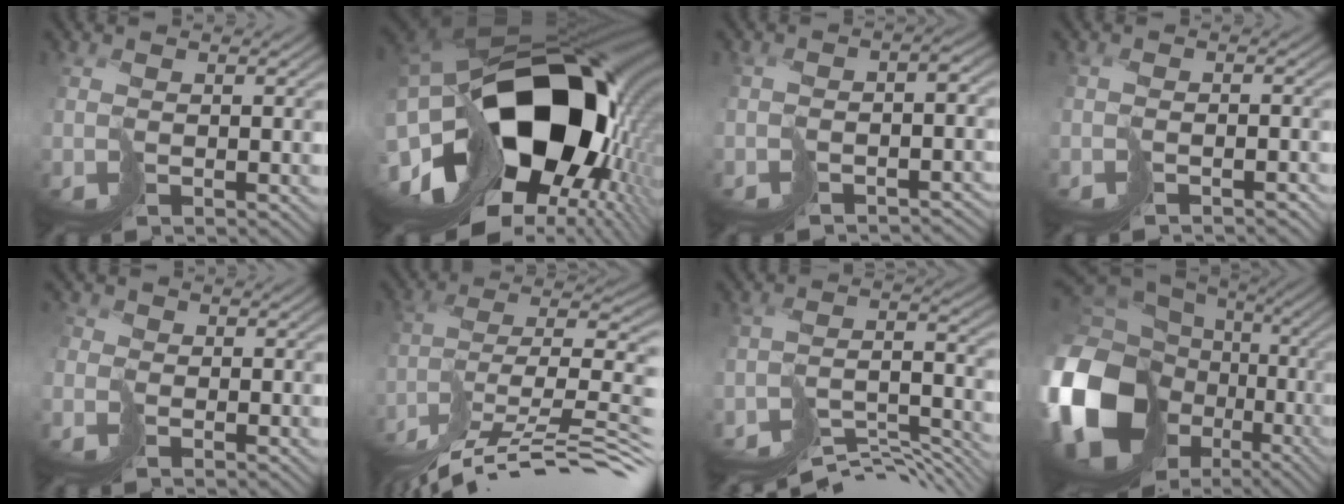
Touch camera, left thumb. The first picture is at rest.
{"total": 20.7, "force": [-2.3, 13.6, 15.4], "torque": [-0.314, -0.054, -0.021]}
{"total": 4.6, "force": [-3.1, 2.5, 2.3], "torque": [-0.019, -0.013, -0.036]}
{"total": 1.8, "force": [-1.7, 0.5, 0.5], "torque": [0.004, 0.001, -0.028]}
{"total": 1.4, "force": [-0.9, 1.0, -0.4], "torque": [0.018, 0.005, -0.027]}
{"total": 13.3, "force": [-8.2, 4.3, 9.5], "torque": [-0.200, 0.007, -0.129]}
{"total": 9.8, "force": [-8.5, 2.7, 4.0], "torque": [-0.064, 0.000, -0.121]}
{"total": 21.3, "force": [-5.2, 17.0, 11.8], "torque": [-0.327, -0.042, -0.061]}